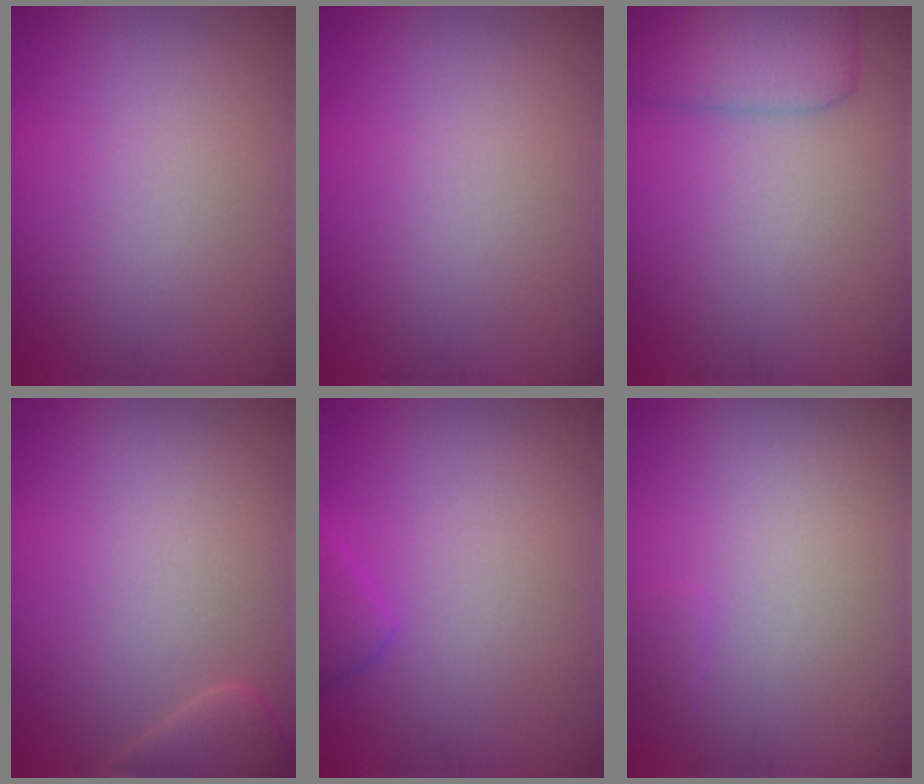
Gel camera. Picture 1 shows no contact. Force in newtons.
{"total": 0.0}
{"total": 4.7, "press": 4.7, "slide": 0.2}
{"total": 2.3, "press": 2.3, "slide": 0.3}
{"total": 1.7, "press": 1.7, "slide": 0.1}
{"total": 0.6, "press": 0.6, "slide": 0.1}